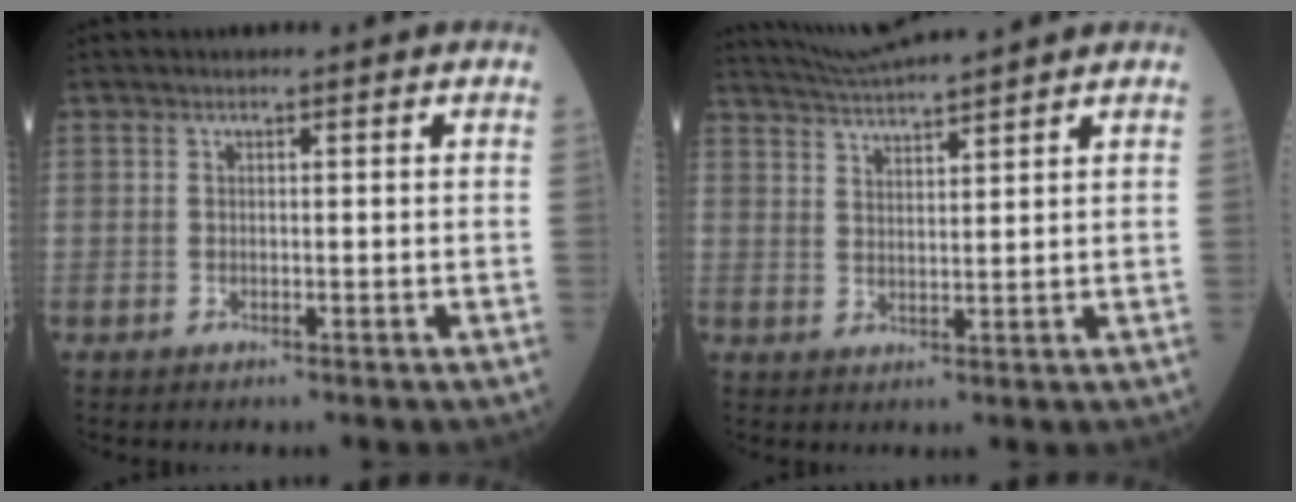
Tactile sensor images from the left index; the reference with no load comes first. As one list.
[{"total": 8.1, "force": [7.5, -1.1, 2.7], "torque": [-0.060, 0.023, 0.132]}]